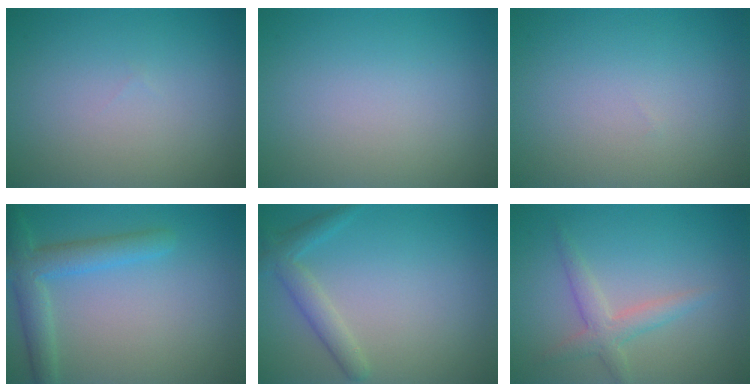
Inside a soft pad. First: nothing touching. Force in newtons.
{"total": 0.0}
{"total": 0.0}
{"total": 3.8, "press": 3.8, "slide": 0.3}
{"total": 2.3, "press": 2.3, "slide": 0.1}
{"total": 2.4, "press": 2.4, "slide": 0.1}